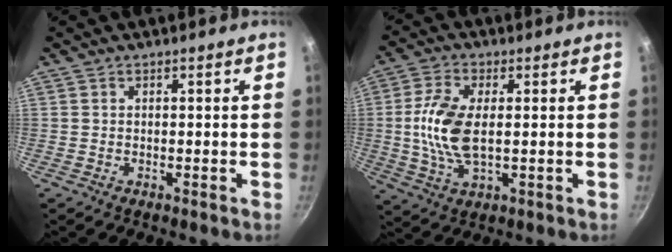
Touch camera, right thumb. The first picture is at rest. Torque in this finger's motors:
{"motor_torque": [0.16, 0.17, 1.22, 0.24, 0.24]}